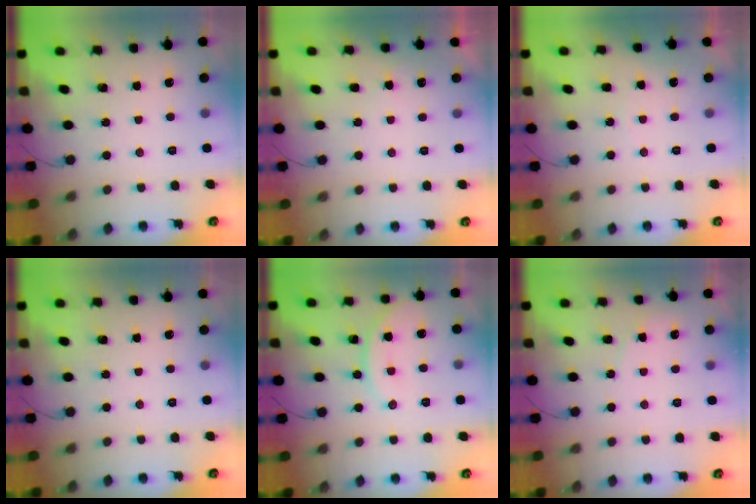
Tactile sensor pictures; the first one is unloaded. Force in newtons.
{"total": 3.0, "press": 3.0, "slide": 0.0}
{"total": 3.0, "press": 2.4, "slide": 1.9}
{"total": 0.0}
{"total": 9.4, "press": 9.4, "slide": 0.2}
{"total": 3.8, "press": 3.7, "slide": 0.5}